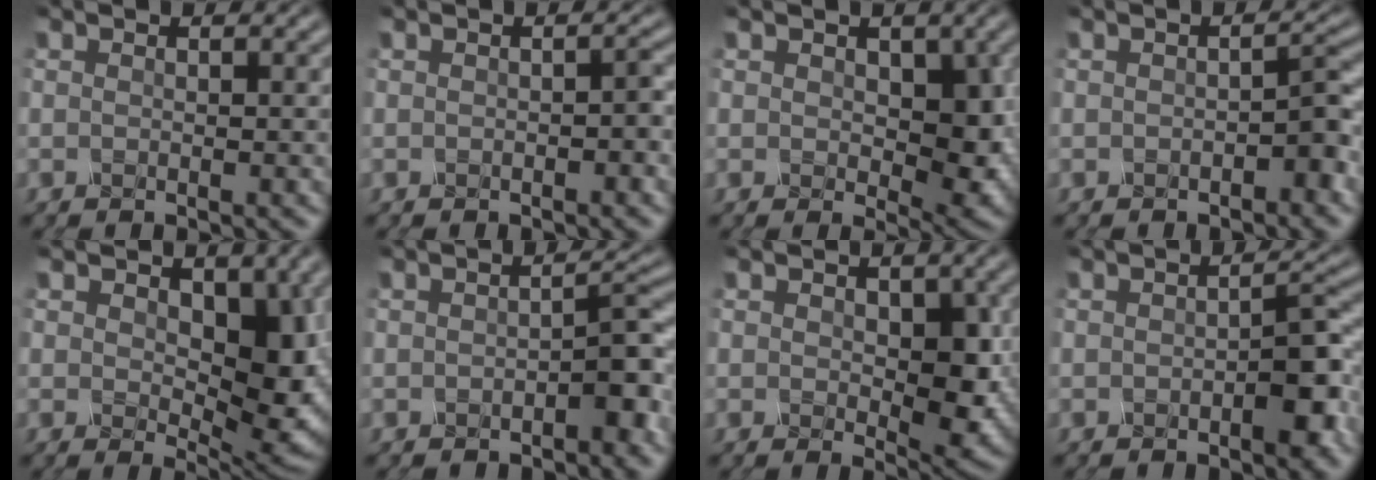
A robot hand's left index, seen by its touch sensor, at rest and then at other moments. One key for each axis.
{"total": 1.3, "fx": -0.8, "fy": 0.0, "fz": 1.0, "tx": -0.010, "ty": 0.010, "tz": -0.005}
{"total": 4.9, "fx": 0.0, "fy": 2.8, "fz": 4.0, "tx": -0.067, "ty": -0.006, "tz": 0.008}
{"total": 1.8, "fx": -1.1, "fy": 0.0, "fz": 1.4, "tx": -0.035, "ty": 0.006, "tz": -0.012}
{"total": 7.1, "fx": 0.7, "fy": 4.1, "fz": 5.8, "tx": -0.098, "ty": -0.012, "tz": 0.023}
{"total": 2.5, "fx": -1.4, "fy": 0.2, "fz": 2.1, "tx": -0.042, "ty": 0.006, "tz": -0.017}
{"total": 4.2, "fx": -0.1, "fy": 2.2, "fz": 3.6, "tx": -0.064, "ty": -0.007, "tz": 0.008}
{"total": 3.2, "fx": -1.5, "fy": 0.5, "fz": 2.8, "tx": -0.056, "ty": 0.003, "tz": -0.019}